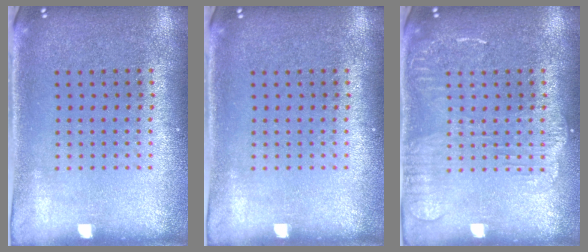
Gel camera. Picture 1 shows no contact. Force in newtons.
{"total": 0.0}
{"total": 2.2, "press": 2.2, "slide": 0.3}